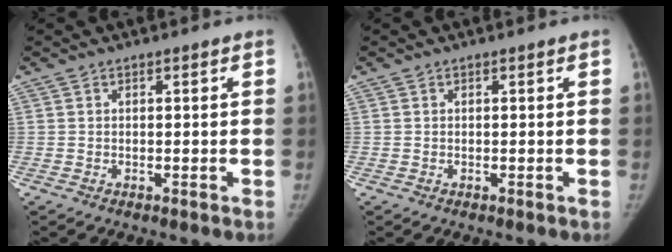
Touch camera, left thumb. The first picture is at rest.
{"total": 0.0}